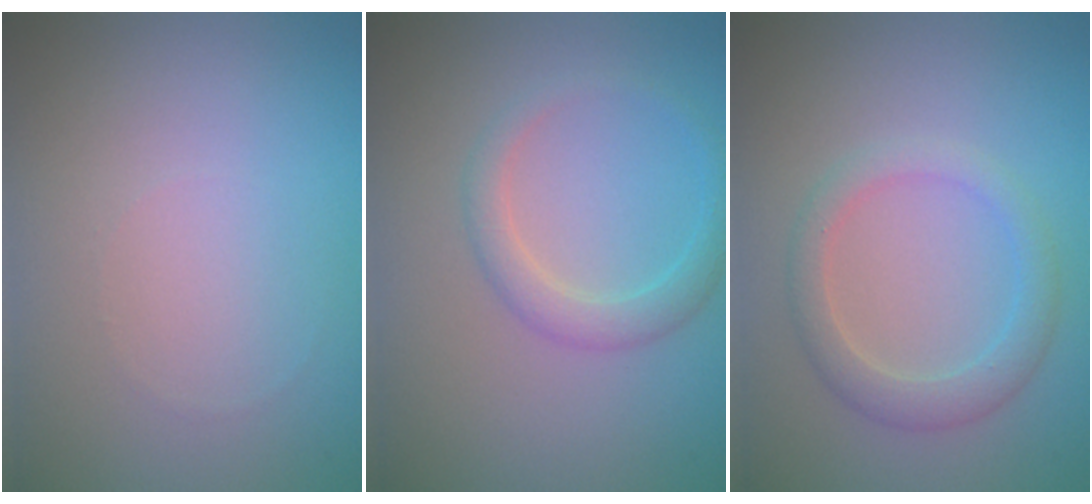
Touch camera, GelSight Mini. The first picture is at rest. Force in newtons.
{"total": 2.2, "press": 2.2, "slide": 0.1}
{"total": 2.6, "press": 2.6, "slide": 0.1}